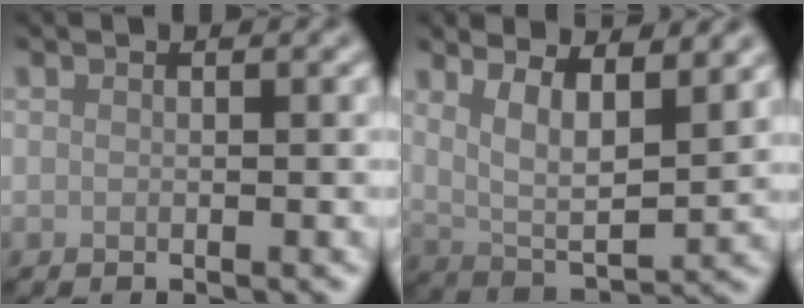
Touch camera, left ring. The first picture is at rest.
{"total": 7.1, "force": [3.4, 2.4, 5.7], "torque": [-0.097, -0.004, 0.058]}